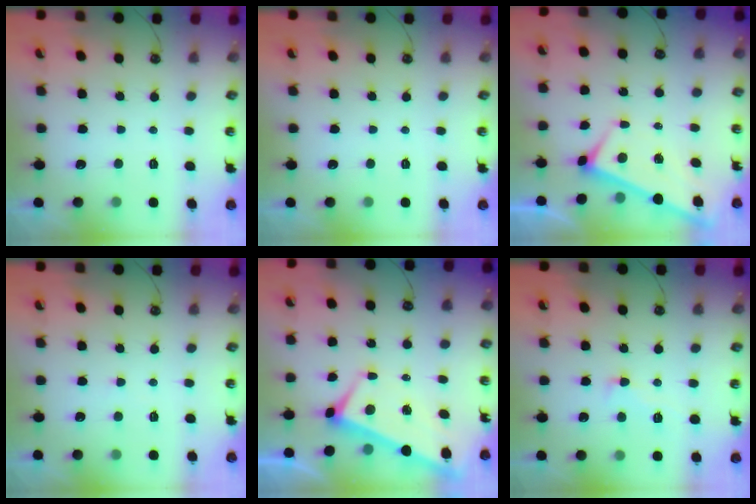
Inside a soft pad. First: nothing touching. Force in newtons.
{"total": 0.0}
{"total": 2.7, "press": 2.7, "slide": 0.3}
{"total": 2.5, "press": 2.5, "slide": 0.3}
{"total": 2.9, "press": 2.8, "slide": 0.9}
{"total": 1.0, "press": 0.7, "slide": 0.8}